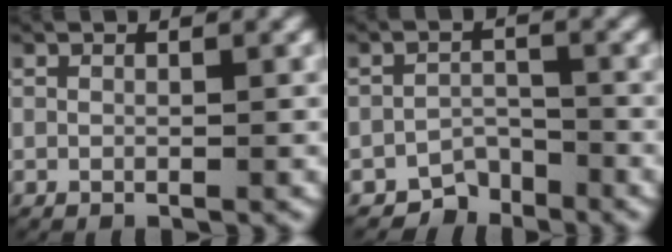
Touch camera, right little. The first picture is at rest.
{"total": 4.0, "force": [-3.3, 2.2, 0.5], "torque": [0.002, -0.013, -0.059]}